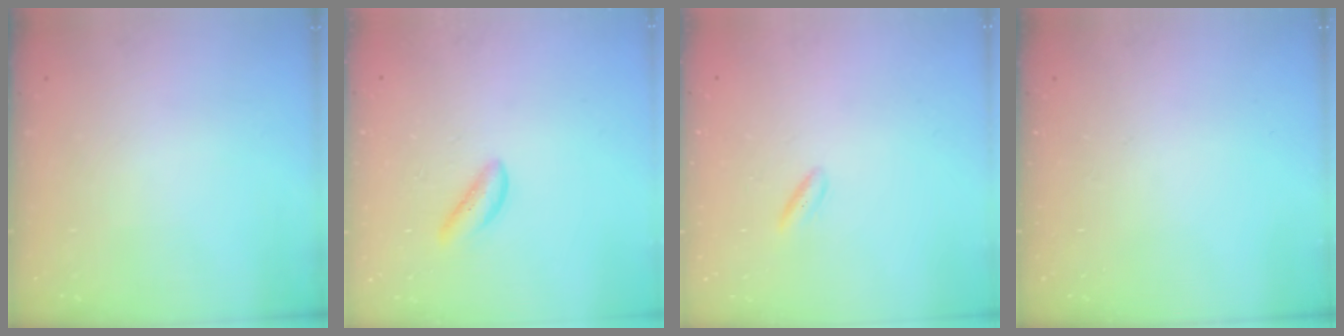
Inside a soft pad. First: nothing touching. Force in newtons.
{"total": 1.4, "press": 1.4, "slide": 0.4}
{"total": 2.3, "press": 2.1, "slide": 1.0}
{"total": 0.0}